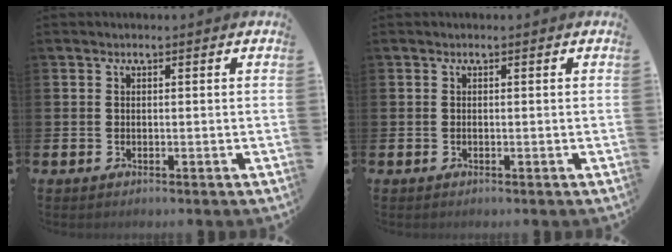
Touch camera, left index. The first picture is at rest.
{"total": 0.0}